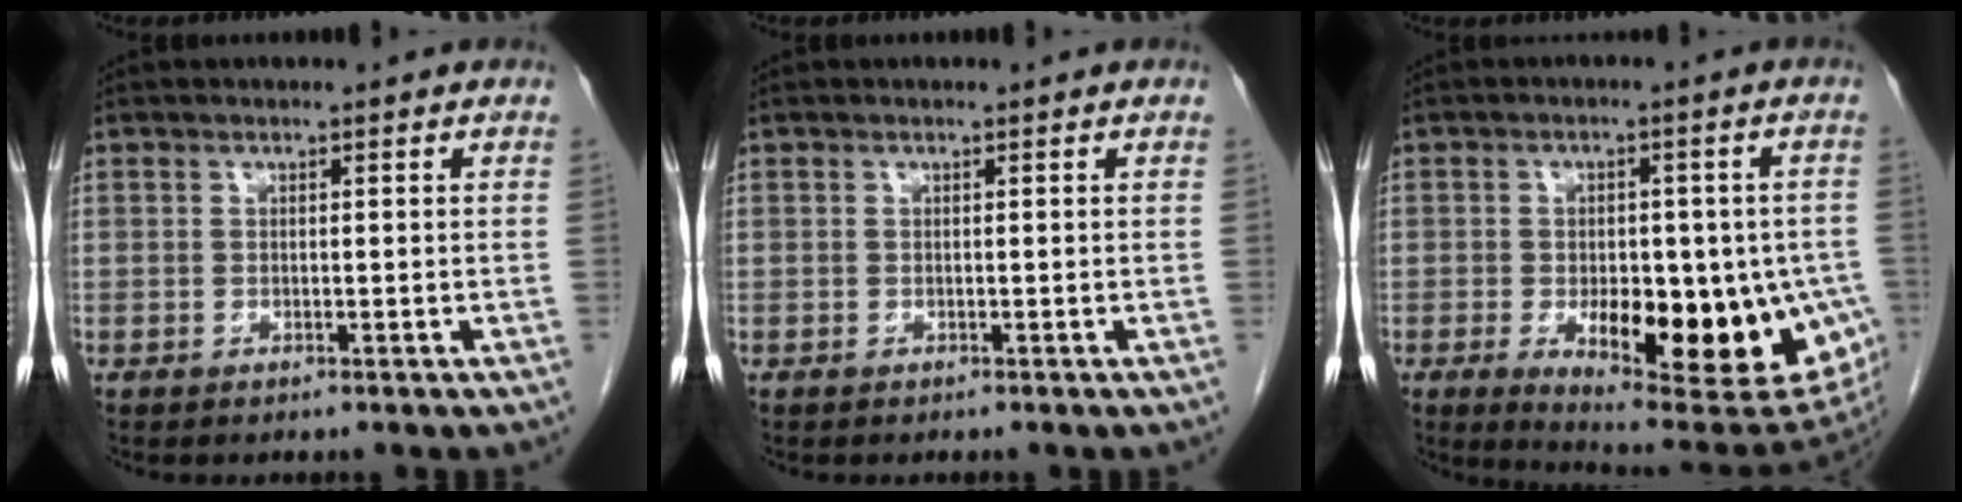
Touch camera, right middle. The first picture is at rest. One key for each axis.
{"total": 0.0}
{"total": 20.9, "fx": -5.7, "fy": 7.6, "fz": 18.6, "tx": -0.194, "ty": -0.011, "tz": -0.053}